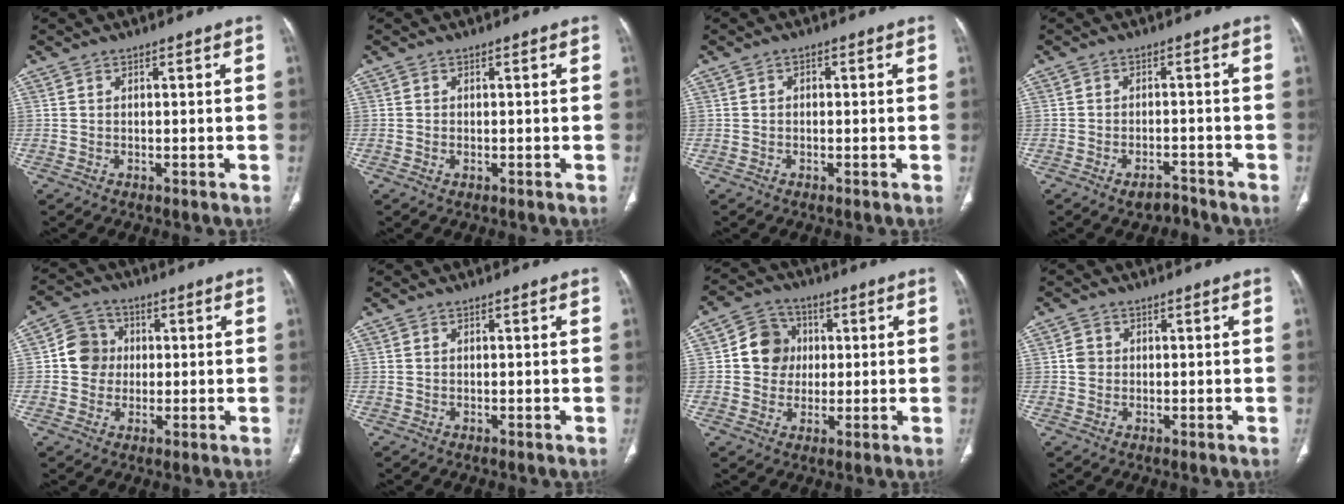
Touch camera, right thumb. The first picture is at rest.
{"total": 0.7, "force": [-0.2, 0.4, 0.5], "torque": [-0.011, 0.003, -0.003]}
{"total": 1.1, "force": [0.1, 0.8, 0.7], "torque": [-0.007, 0.006, -0.001]}
{"total": 3.3, "force": [-2.6, 1.4, 1.4], "torque": [-0.018, 0.017, -0.039]}
{"total": 6.9, "force": [0.3, 6.4, 2.5], "torque": [-0.018, 0.010, -0.005]}
{"total": 0.0}
{"total": 8.2, "force": [1.0, 7.4, 3.5], "torque": [-0.025, 0.006, 0.009]}
{"total": 2.0, "force": [0.1, 1.8, 0.8], "torque": [-0.007, 0.004, 0.001]}